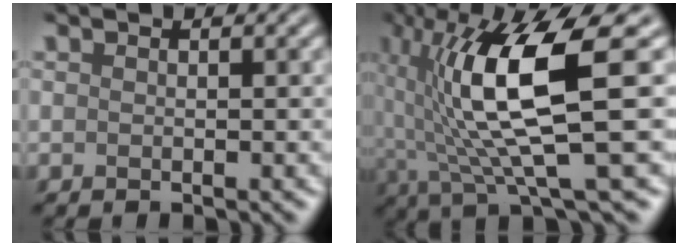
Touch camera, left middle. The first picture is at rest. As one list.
[{"total": 10.5, "force": [1.1, 2.4, 10.2], "torque": [-0.176, 0.000, 0.030]}]